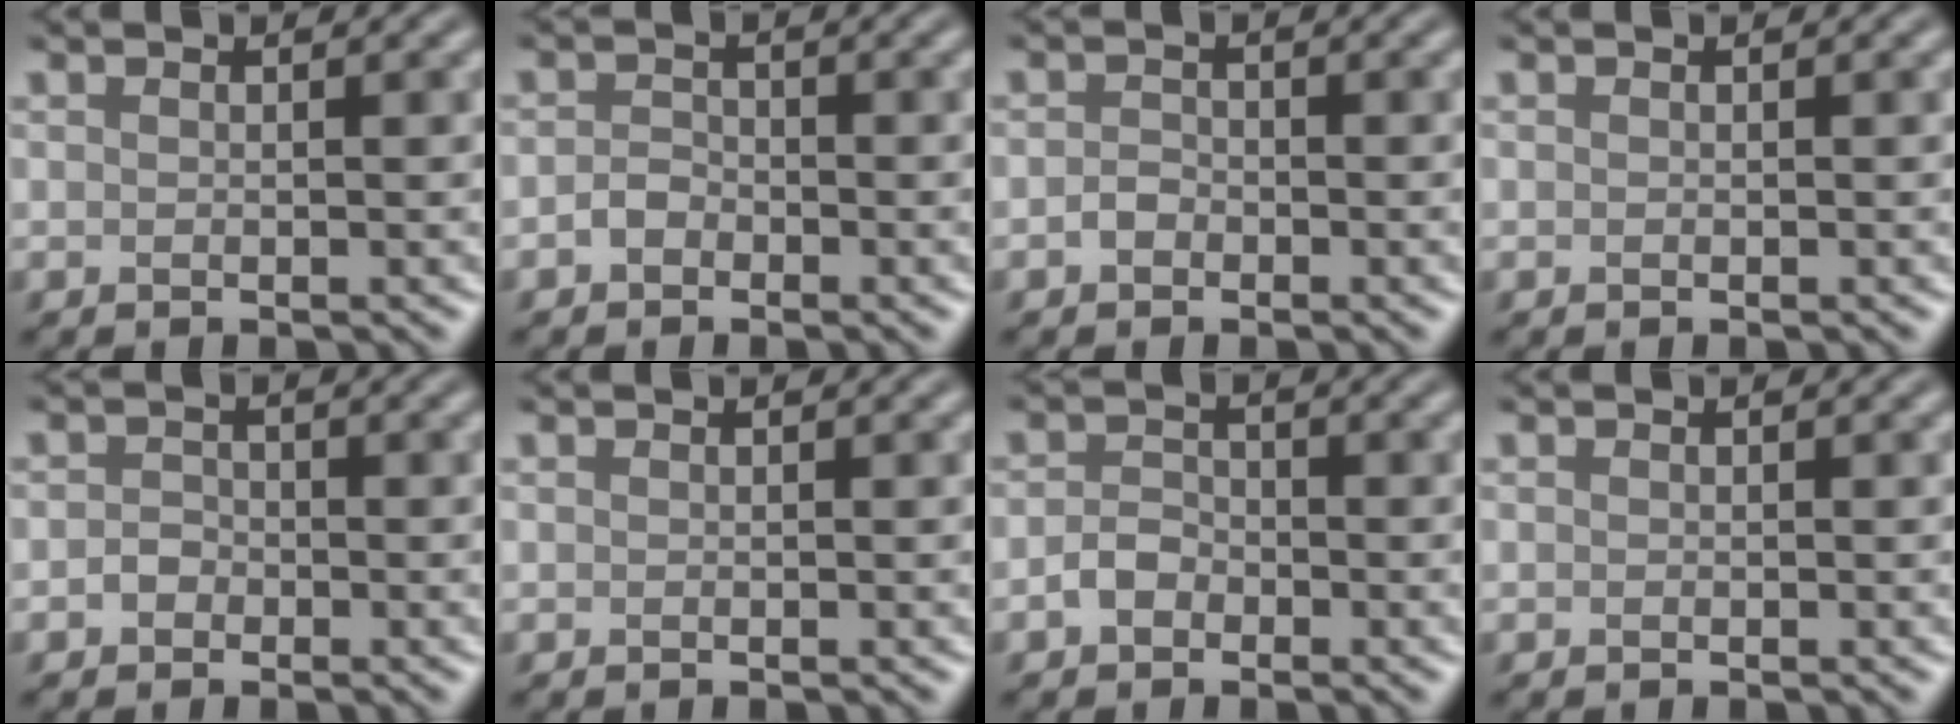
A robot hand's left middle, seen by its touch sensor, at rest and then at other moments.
{"total": 1.3, "force": [-0.7, 1.0, 0.6], "torque": [-0.010, 0.003, -0.016]}
{"total": 1.1, "force": [-0.5, 0.9, 0.5], "torque": [-0.009, 0.001, -0.013]}
{"total": 0.0}
{"total": 1.3, "force": [-0.5, 1.1, 0.4], "torque": [-0.004, 0.000, -0.013]}
{"total": 0.0}
{"total": 1.8, "force": [-0.9, 1.3, 0.8], "torque": [-0.015, 0.004, -0.021]}
{"total": 0.0}